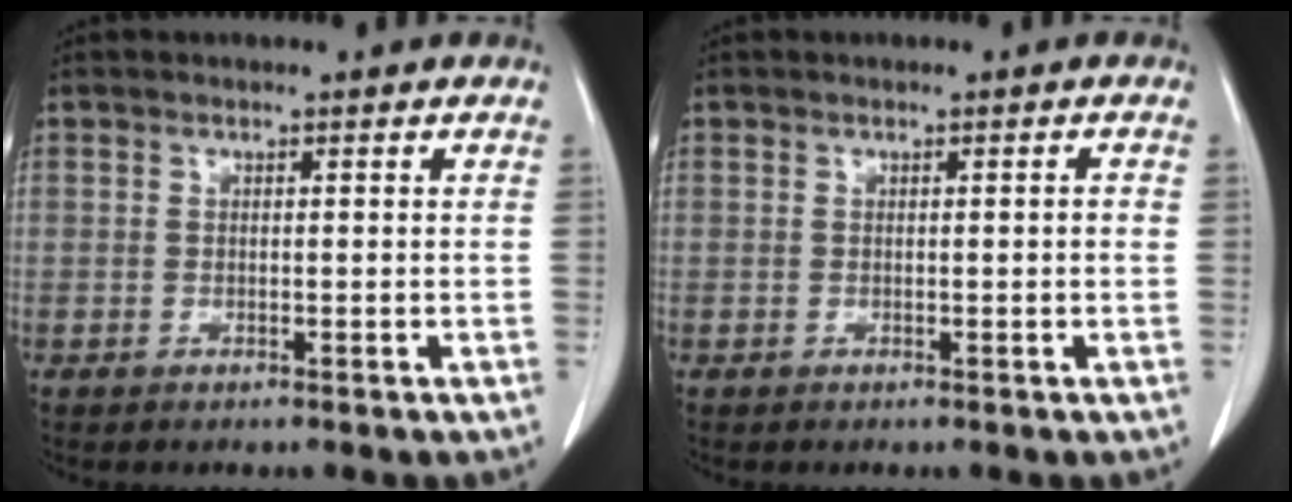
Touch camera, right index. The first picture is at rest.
{"total": 0.6, "force": [0.0, 0.0, 0.6], "torque": [-0.009, 0.000, 0.001]}